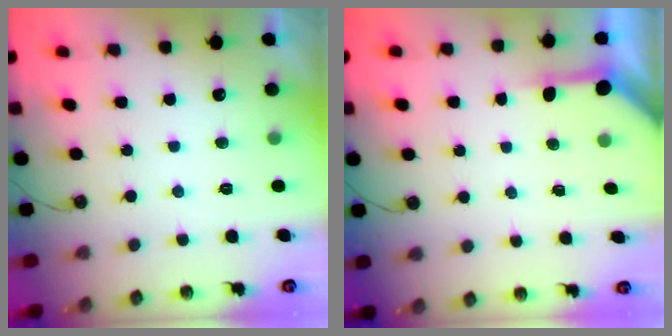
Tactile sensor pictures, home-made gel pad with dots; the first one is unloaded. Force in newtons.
{"total": 3.9, "press": 3.8, "slide": 0.2}